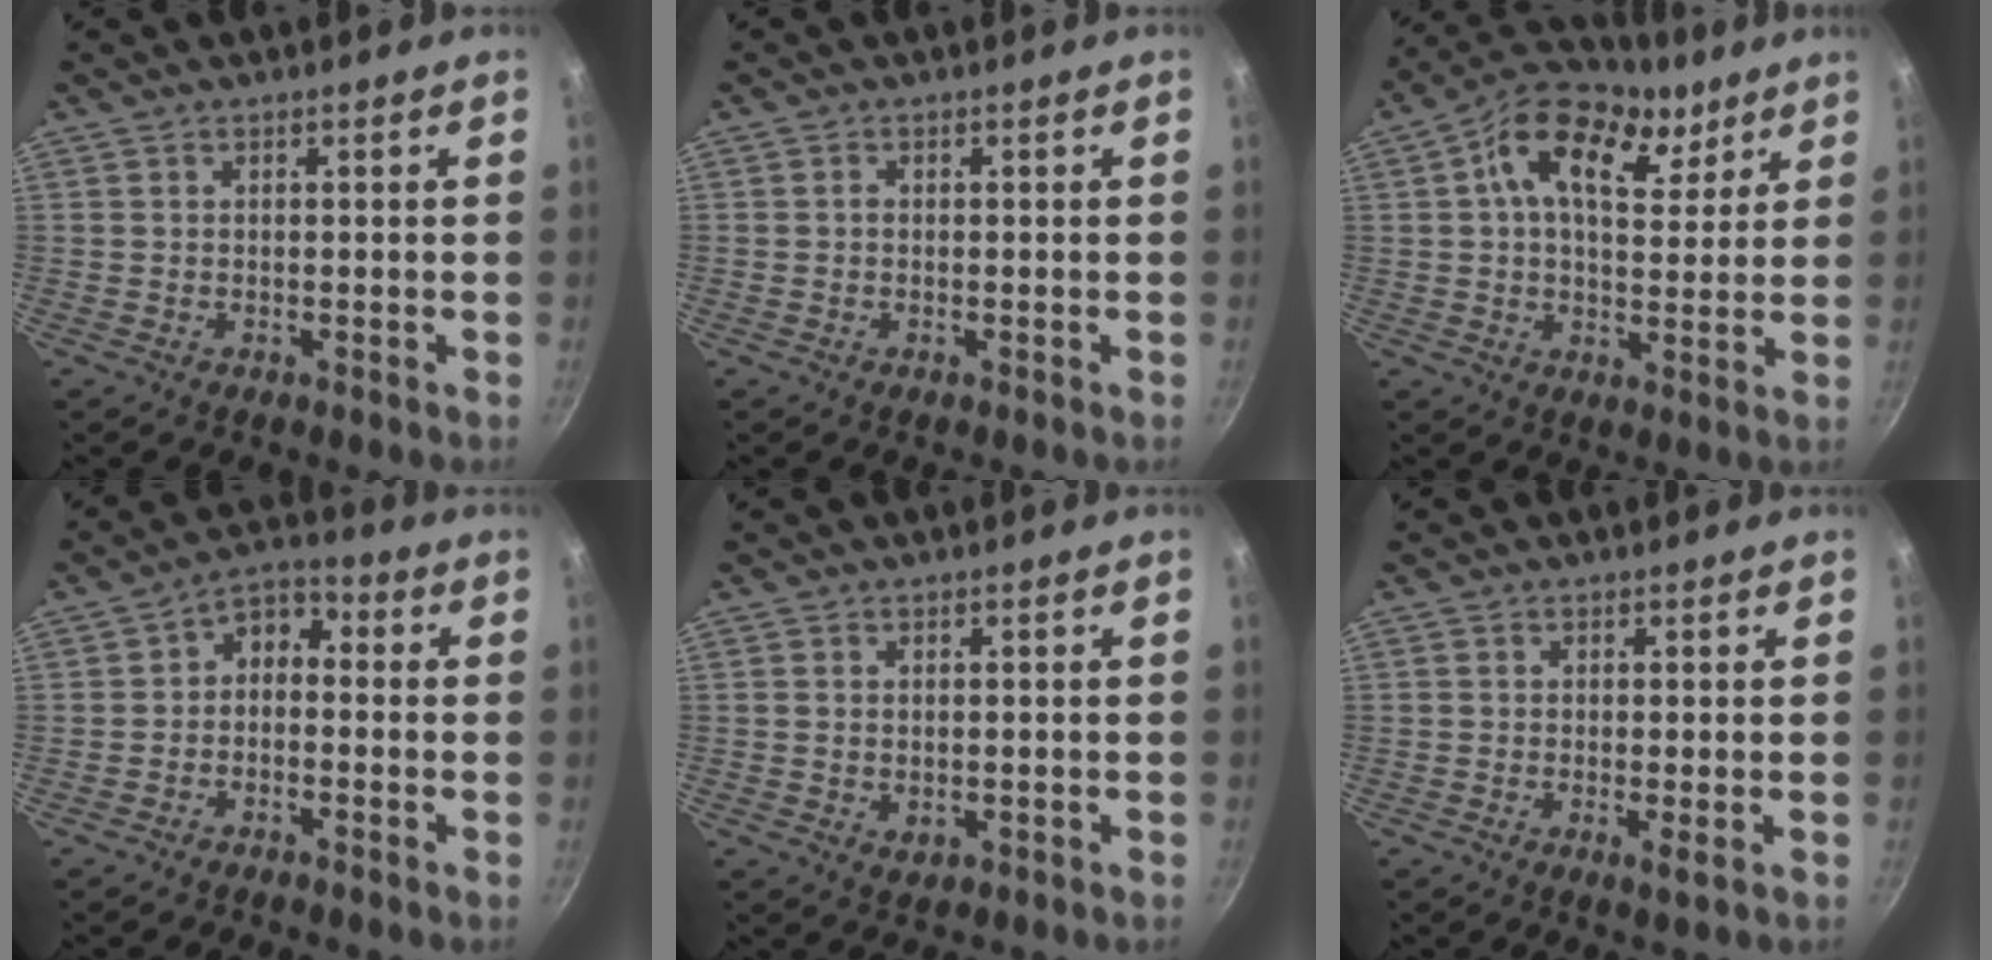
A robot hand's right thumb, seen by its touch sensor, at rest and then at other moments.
{"total": 0.6, "force": [0.0, 0.5, 0.3], "torque": [-0.002, 0.004, -0.003]}
{"total": 16.3, "force": [7.5, 9.7, 10.7], "torque": [-0.148, -0.016, 0.106]}
{"total": 5.2, "force": [-0.8, 3.8, 3.4], "torque": [-0.036, 0.028, -0.028]}
{"total": 1.9, "force": [0.1, 1.3, 1.4], "torque": [-0.021, -0.003, 0.003]}
{"total": 1.5, "force": [-0.2, 0.1, 1.5], "torque": [-0.028, -0.007, -0.004]}